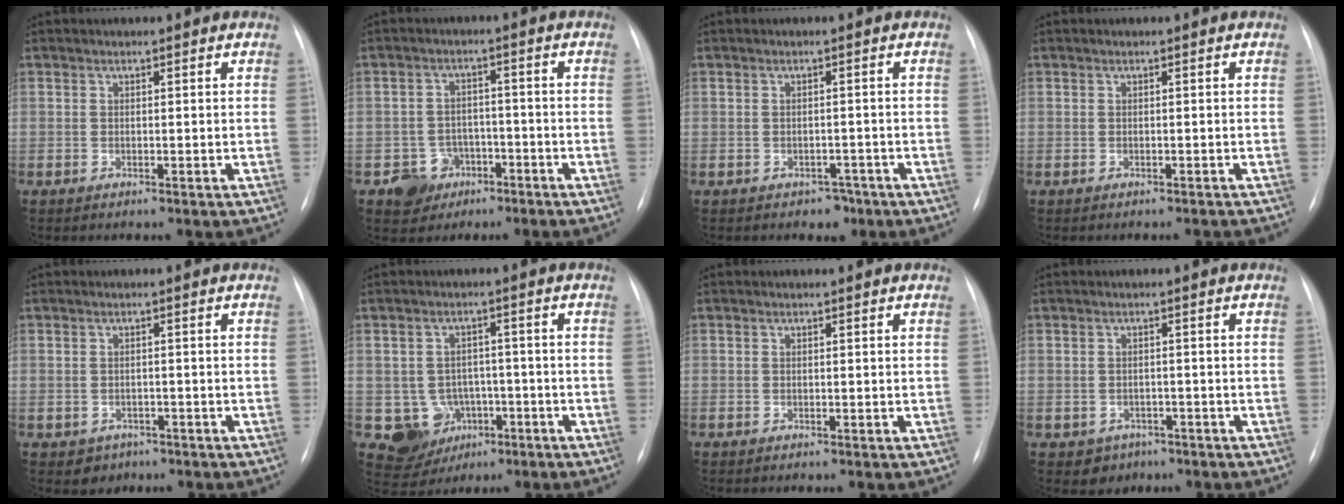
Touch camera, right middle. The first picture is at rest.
{"total": 5.3, "force": [-2.9, 4.4, 0.5], "torque": [0.000, 0.014, -0.041]}
{"total": 2.3, "force": [-1.5, 1.7, 0.6], "torque": [-0.006, 0.009, -0.013]}
{"total": 3.1, "force": [-2.8, 0.9, 0.8], "torque": [-0.004, 0.000, -0.032]}
{"total": 2.6, "force": [-1.4, 2.2, 0.2], "torque": [-0.003, 0.010, -0.010]}
{"total": 7.2, "force": [-2.5, 6.7, 1.3], "torque": [-0.021, 0.013, -0.027]}
{"total": 0.0}
{"total": 3.1, "force": [-1.6, 2.6, 0.2], "torque": [-0.001, 0.011, -0.014]}